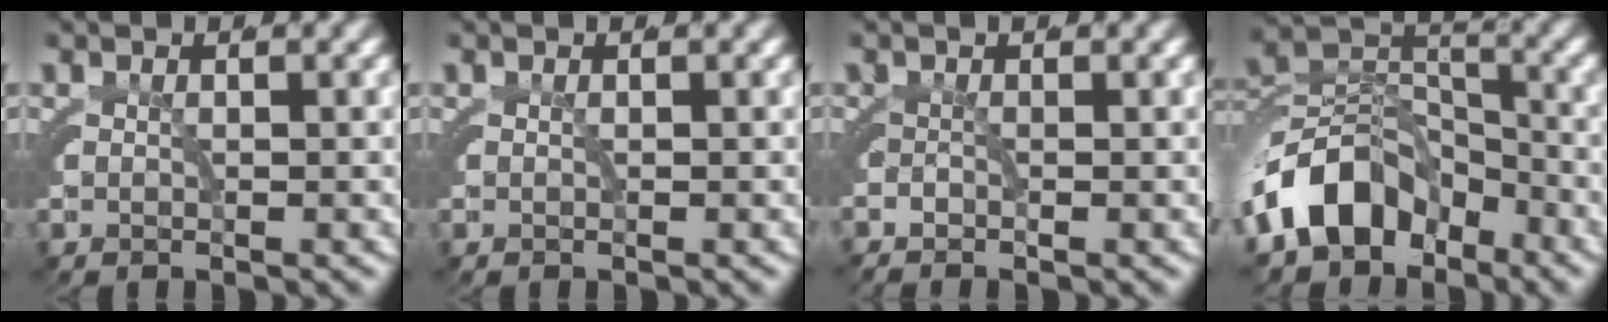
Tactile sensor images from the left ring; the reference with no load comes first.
{"total": 0.0}
{"total": 1.1, "force": [-0.9, 0.7, 0.2], "torque": [-0.005, 0.000, -0.021]}
{"total": 7.0, "force": [-3.6, 4.6, 3.9], "torque": [-0.057, -0.005, -0.064]}